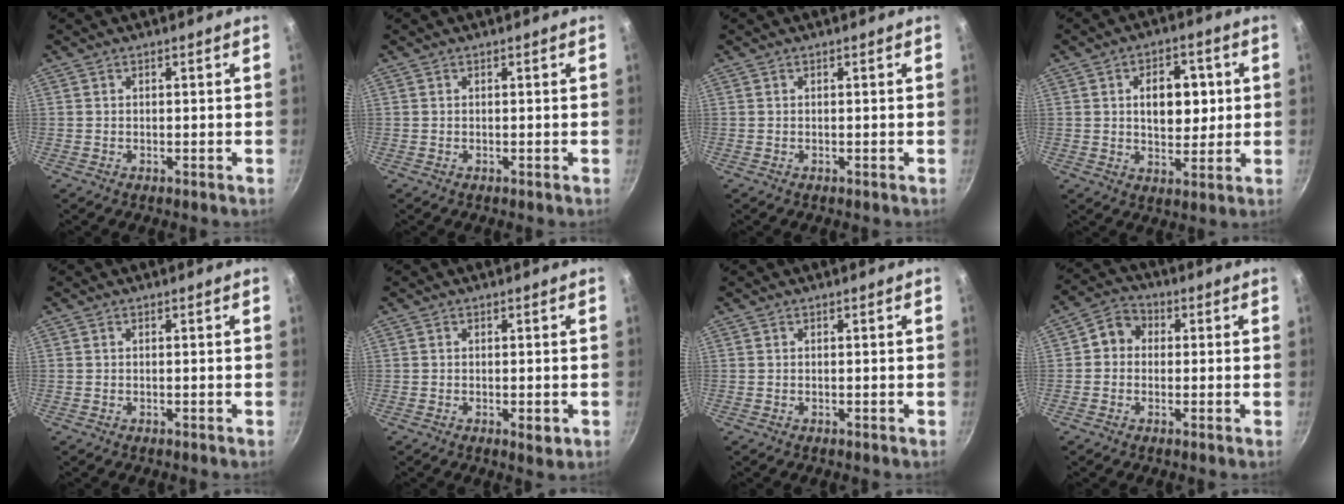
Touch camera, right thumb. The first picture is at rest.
{"total": 0.0}
{"total": 0.0}
{"total": 9.8, "force": [1.7, 6.1, 7.4], "torque": [-0.068, -0.003, 0.029]}
{"total": 0.0}
{"total": 2.2, "force": [-0.6, 0.9, 1.9], "torque": [-0.024, -0.004, -0.007]}
{"total": 0.0}
{"total": 5.7, "force": [0.2, 4.9, 2.9], "torque": [-0.028, 0.019, -0.009]}